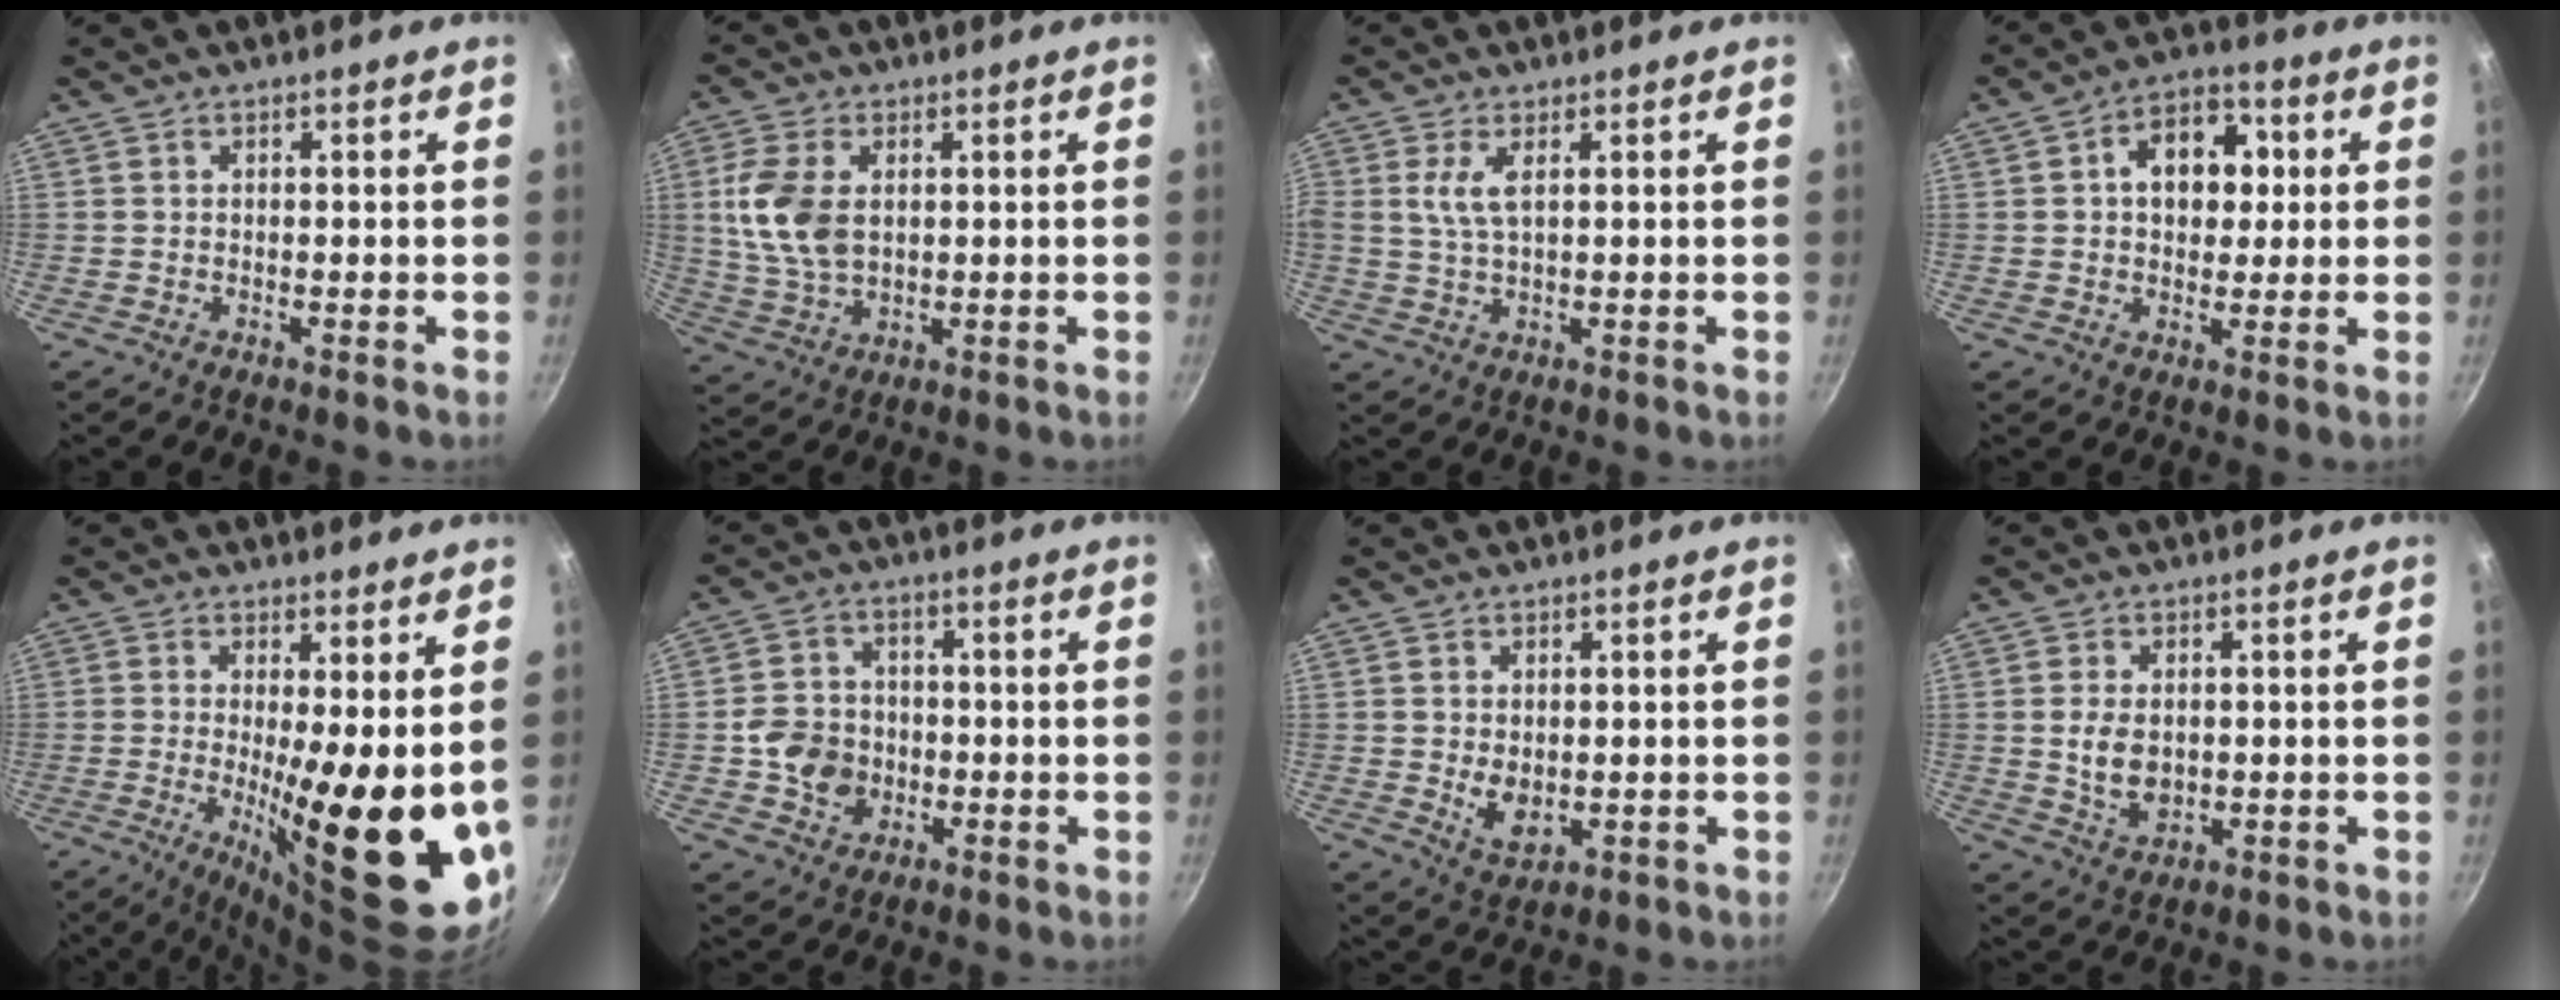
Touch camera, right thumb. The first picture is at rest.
{"total": 10.1, "force": [1.6, 6.3, 7.7], "torque": [-0.154, -0.007, 0.036]}
{"total": 4.0, "force": [1.2, 1.4, 3.6], "torque": [-0.083, -0.002, 0.028]}
{"total": 10.3, "force": [1.9, 7.5, 6.9], "torque": [-0.057, 0.013, 0.015]}
{"total": 18.0, "force": [0.4, 4.7, 17.4], "torque": [-0.231, -0.041, 0.014]}
{"total": 8.4, "force": [-1.3, 7.3, 3.9], "torque": [-0.048, 0.019, -0.025]}
{"total": 5.2, "force": [0.1, 3.5, 3.9], "torque": [-0.059, -0.015, 0.012]}
{"total": 6.6, "force": [0.3, 4.4, 4.8], "torque": [-0.081, -0.007, 0.015]}